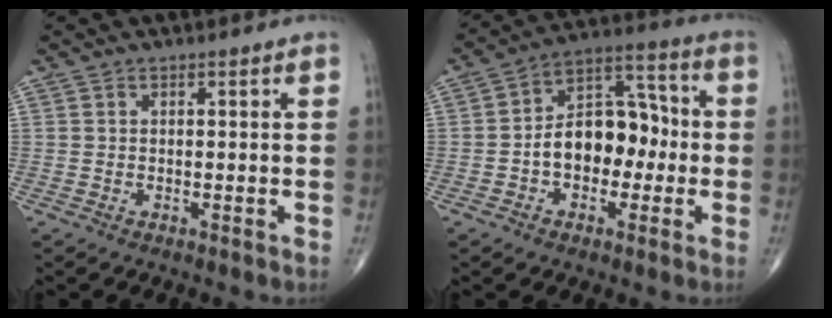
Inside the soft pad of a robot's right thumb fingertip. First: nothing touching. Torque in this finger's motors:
{"motor_torque": [1.87, 1.95, 1.01, -0.47, 0.08]}